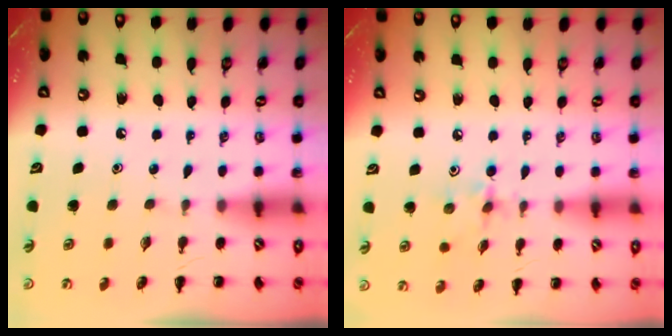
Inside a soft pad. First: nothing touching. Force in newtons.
{"total": 2.7, "press": 2.7, "slide": 0.5}